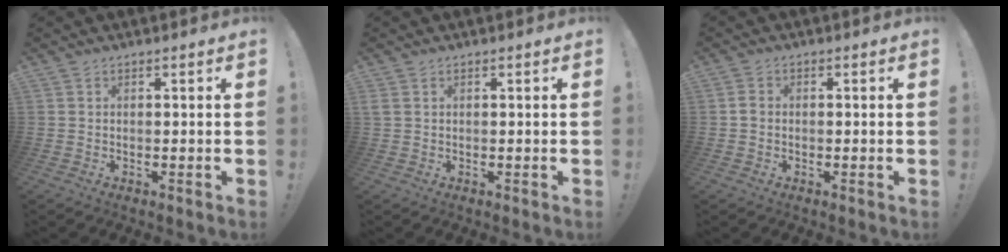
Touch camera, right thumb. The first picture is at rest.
{"total": 1.1, "force": [0.5, 0.7, 0.7], "torque": [-0.024, 0.005, 0.012]}
{"total": 1.6, "force": [-0.4, 1.4, 0.6], "torque": [-0.010, 0.007, -0.006]}